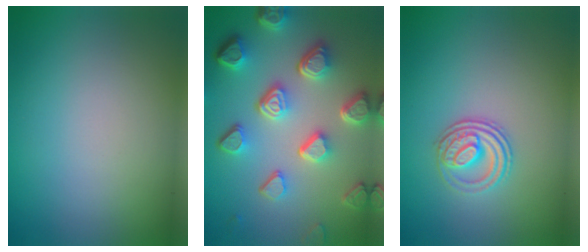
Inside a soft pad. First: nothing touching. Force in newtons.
{"total": 7.5, "press": 5.6, "slide": 5.0}
{"total": 3.0, "press": 2.6, "slide": 1.5}